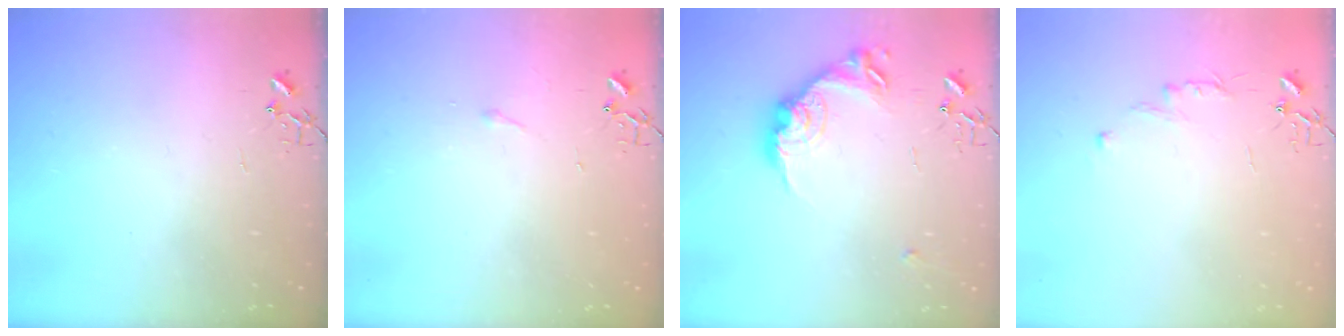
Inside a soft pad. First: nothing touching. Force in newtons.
{"total": 2.9, "press": 2.9, "slide": 0.5}
{"total": 16.7, "press": 16.7, "slide": 0.9}
{"total": 5.5, "press": 5.5, "slide": 0.6}